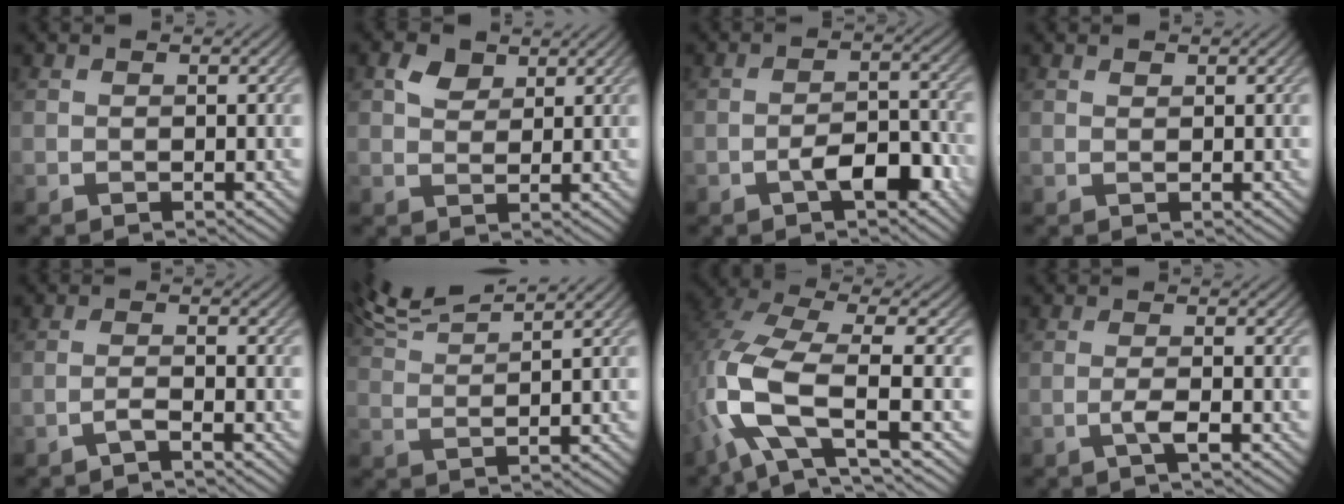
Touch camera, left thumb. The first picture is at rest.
{"total": 2.6, "force": [1.7, 1.5, 1.2], "torque": [-0.030, 0.003, 0.029]}
{"total": 4.7, "force": [-2.4, 2.0, 3.6], "torque": [-0.059, 0.009, -0.043]}
{"total": 0.6, "force": [0.6, 0.0, 0.1], "torque": [-0.002, 0.000, 0.010]}
{"total": 1.5, "force": [-1.1, 0.0, 1.1], "torque": [-0.018, 0.010, -0.036]}
{"total": 6.3, "force": [5.6, 0.5, 3.0], "torque": [-0.069, 0.022, 0.095]}
{"total": 11.8, "force": [-2.8, 4.6, 10.5], "torque": [-0.238, -0.008, -0.062]}
{"total": 2.0, "force": [-0.8, 0.1, 1.9], "torque": [-0.038, 0.009, -0.023]}